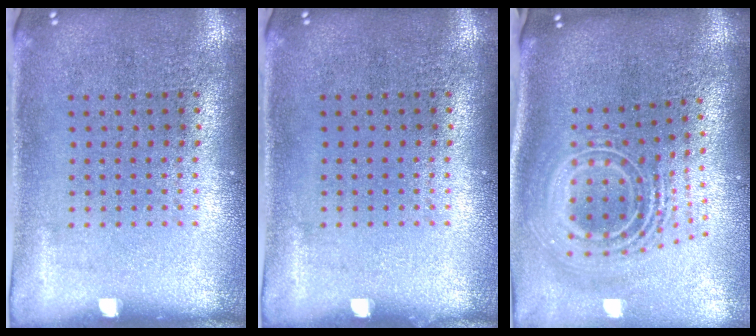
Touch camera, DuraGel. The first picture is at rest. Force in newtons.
{"total": 0.0}
{"total": 2.8, "press": 1.9, "slide": 2.1}